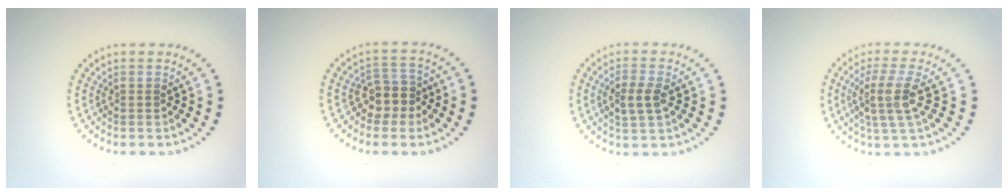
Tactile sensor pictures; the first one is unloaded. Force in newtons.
{"total": 2.8, "press": 2.4, "slide": 1.4}
{"total": 2.6, "press": 2.5, "slide": 0.6}
{"total": 3.8, "press": 2.8, "slide": 2.5}